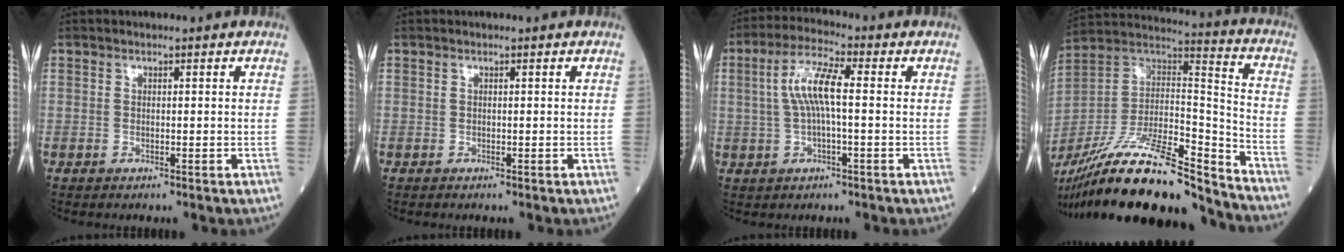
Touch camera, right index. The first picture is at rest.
{"total": 0.0}
{"total": 7.1, "force": [0.6, 1.3, 7.0], "torque": [-0.147, 0.016, 0.008]}
{"total": 26.3, "force": [-21.7, 3.8, 14.4], "torque": [-0.261, -0.005, -0.373]}